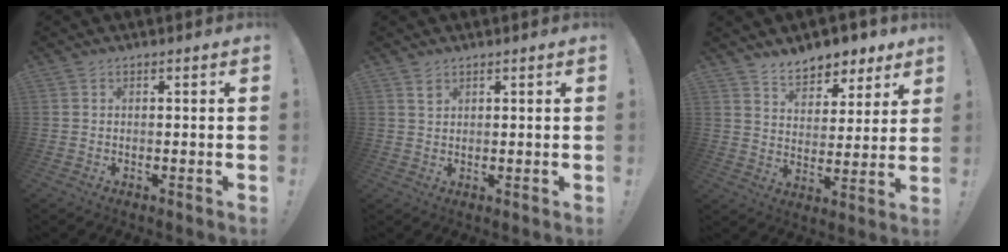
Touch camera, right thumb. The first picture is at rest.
{"total": 1.8, "force": [1.3, 1.1, 0.7], "torque": [0.000, -0.008, 0.021]}
{"total": 9.3, "force": [7.7, 4.4, 2.6], "torque": [-0.032, -0.062, 0.145]}